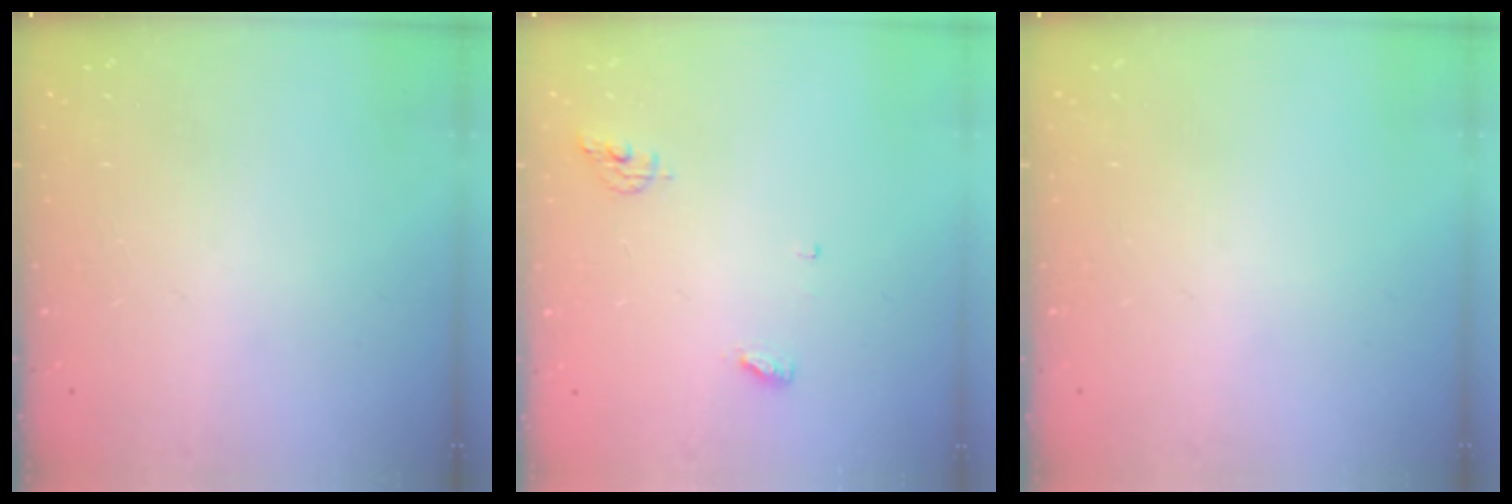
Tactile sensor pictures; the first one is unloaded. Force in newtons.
{"total": 4.7, "press": 4.7, "slide": 0.4}
{"total": 0.0}